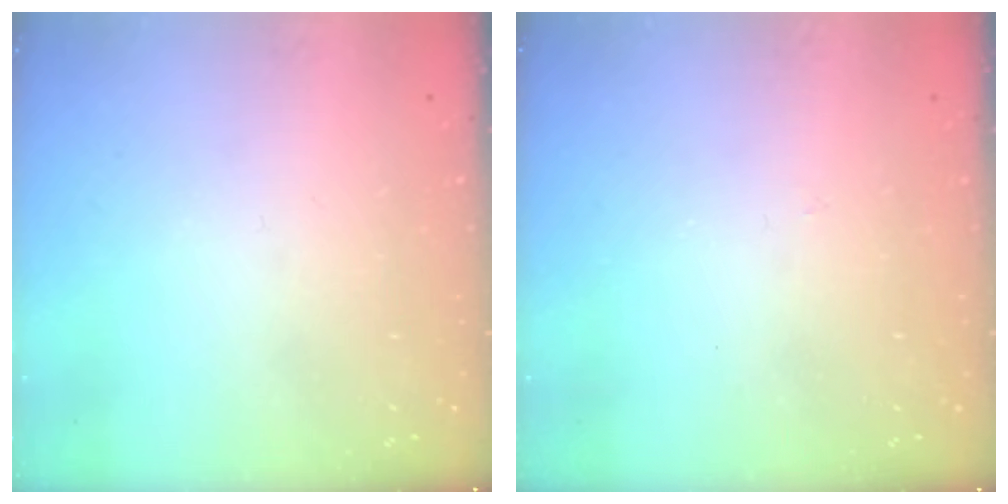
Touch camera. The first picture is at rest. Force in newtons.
{"total": 2.8, "press": 2.8, "slide": 0.4}